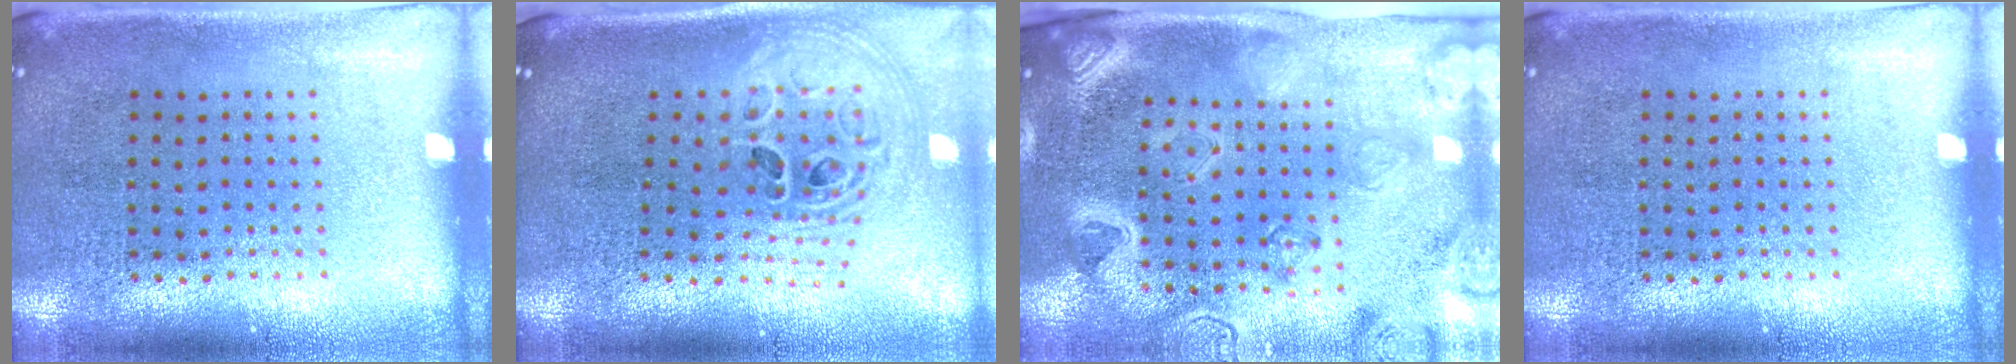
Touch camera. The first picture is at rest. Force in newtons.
{"total": 1.9, "press": 1.5, "slide": 1.1}
{"total": 3.1, "press": 3.1, "slide": 0.3}
{"total": 0.0}